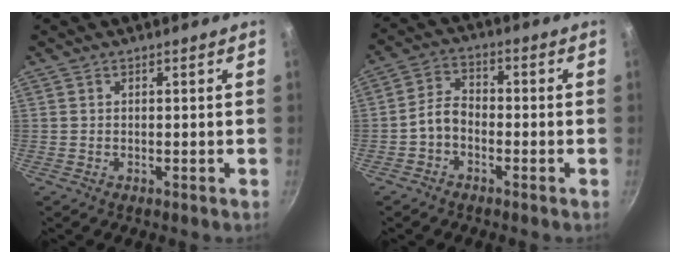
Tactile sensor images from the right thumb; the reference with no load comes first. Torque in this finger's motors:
{"motor_torque": [-0.03, 0.08, 0.22, -0.40, 0.02]}